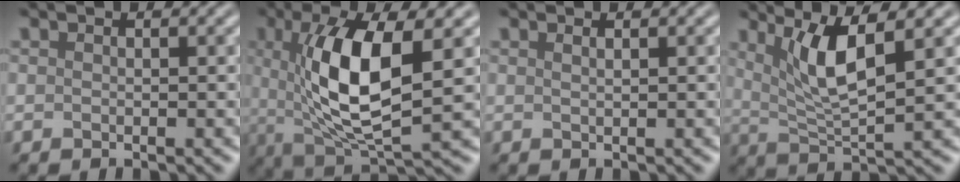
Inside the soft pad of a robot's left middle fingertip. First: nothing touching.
{"total": 9.7, "force": [1.3, 3.2, 9.0], "torque": [-0.165, -0.008, 0.028]}
{"total": 0.9, "force": [0.5, 0.3, 0.6], "torque": [-0.004, -0.001, 0.004]}
{"total": 5.6, "force": [2.3, 1.2, 5.0], "torque": [-0.091, -0.006, 0.046]}